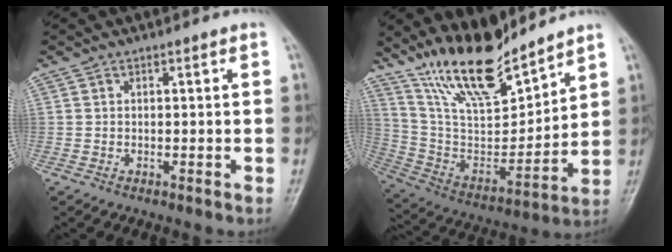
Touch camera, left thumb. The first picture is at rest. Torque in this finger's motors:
{"motor_torque": [1.53, 1.50, 1.39, -1.38, 0.29]}